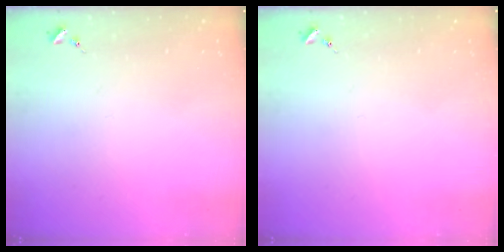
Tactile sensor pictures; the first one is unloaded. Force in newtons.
{"total": 0.0}